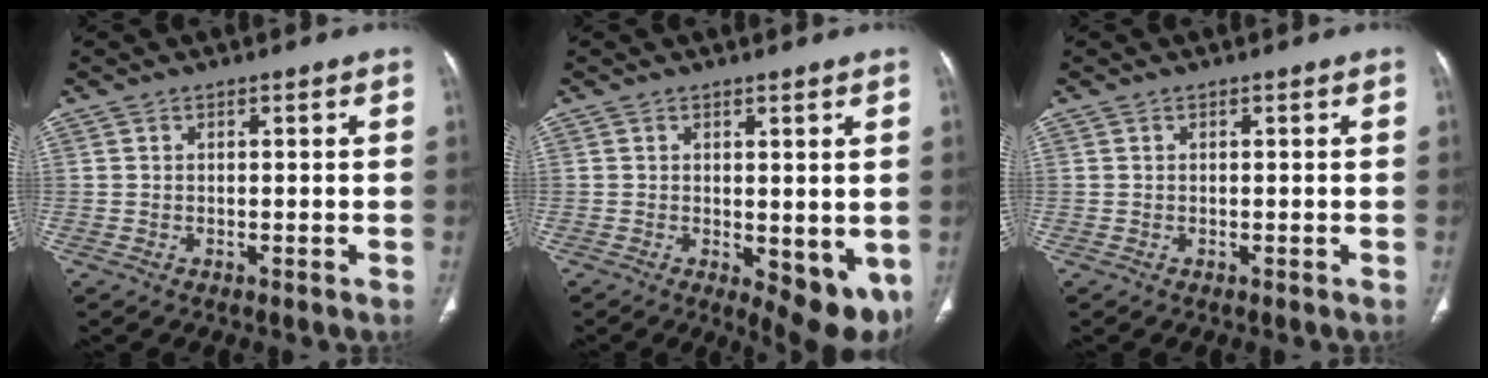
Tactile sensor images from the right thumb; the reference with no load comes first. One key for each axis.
{"total": 8.9, "fx": -1.1, "fy": 3.8, "fz": 7.9, "tx": -0.088, "ty": -0.022, "tz": -0.004}
{"total": 0.0}